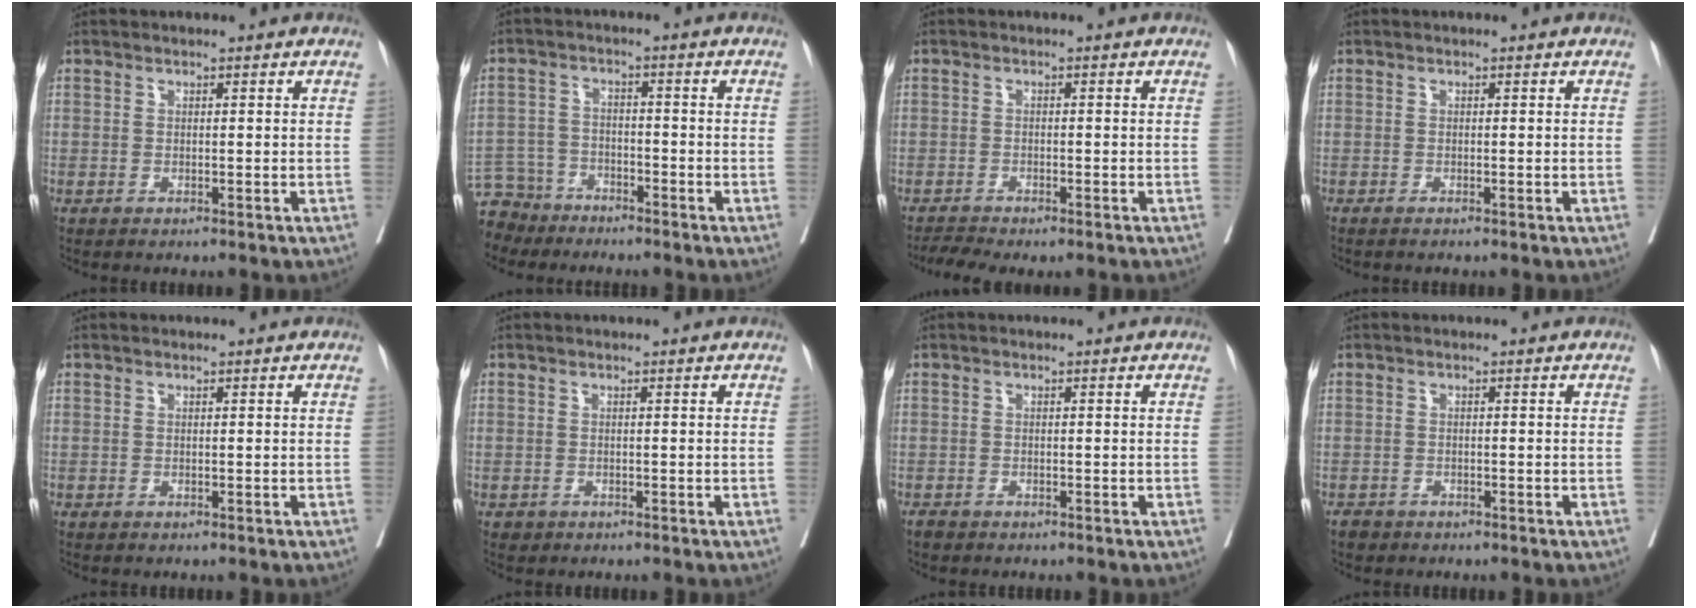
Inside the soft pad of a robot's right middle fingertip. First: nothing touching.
{"total": 6.6, "force": [-5.8, 3.1, -0.5], "torque": [0.008, -0.001, -0.112]}
{"total": 3.0, "force": [-2.6, 0.2, 1.5], "torque": [-0.025, -0.005, -0.041]}
{"total": 0.8, "force": [-0.7, -0.1, 0.4], "torque": [-0.006, 0.001, -0.010]}
{"total": 0.0}
{"total": 0.6, "force": [-0.3, 0.5, 0.1], "torque": [-0.005, 0.003, 0.000]}
{"total": 0.8, "force": [-0.7, 0.4, 0.2], "torque": [-0.009, 0.000, -0.011]}
{"total": 1.4, "force": [-1.1, 0.9, 0.2], "torque": [-0.008, 0.002, -0.017]}